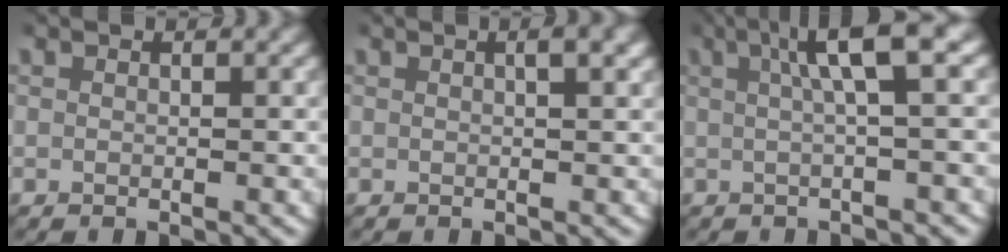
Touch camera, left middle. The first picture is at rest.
{"total": 2.4, "force": [1.0, 0.5, 2.1], "torque": [-0.028, 0.015, 0.012]}
{"total": 5.4, "force": [1.9, 0.9, 5.0], "torque": [-0.076, 0.024, 0.018]}